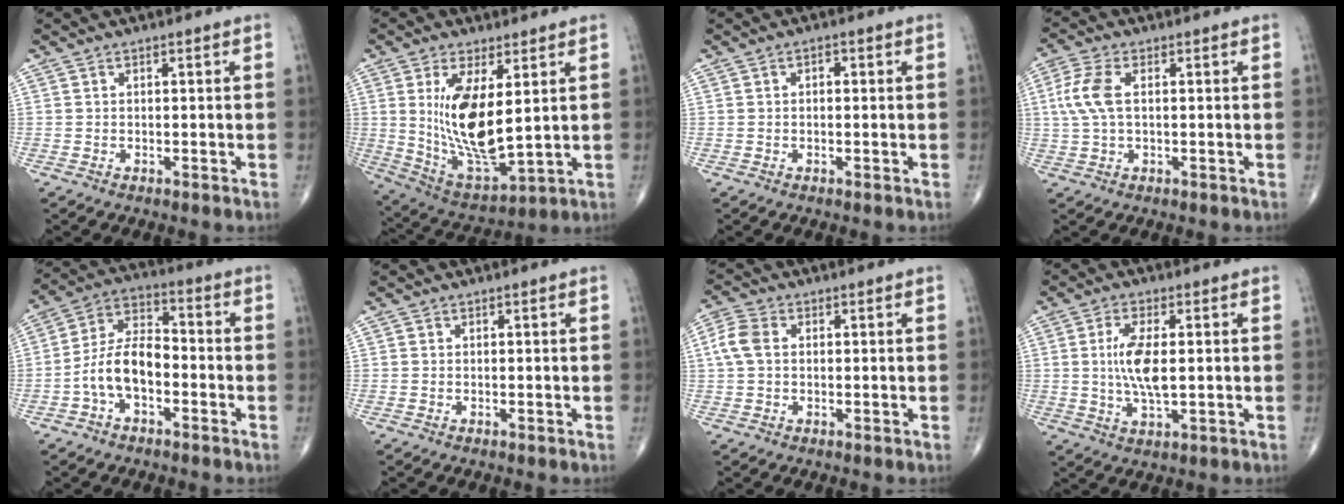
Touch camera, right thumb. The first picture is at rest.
{"total": 15.3, "force": [3.0, 6.1, 13.7], "torque": [-0.250, -0.031, 0.076]}
{"total": 1.0, "force": [0.2, 0.6, 0.8], "torque": [-0.008, 0.004, -0.002]}
{"total": 6.7, "force": [1.0, 3.4, 5.7], "torque": [-0.148, 0.012, 0.017]}
{"total": 10.6, "force": [-3.1, 5.9, 8.1], "torque": [-0.147, 0.045, -0.067]}
{"total": 0.0}
{"total": 5.1, "force": [0.6, 3.6, 3.5], "torque": [-0.087, 0.014, 0.007]}
{"total": 7.9, "force": [0.5, 2.9, 7.4], "torque": [-0.151, -0.011, 0.009]}